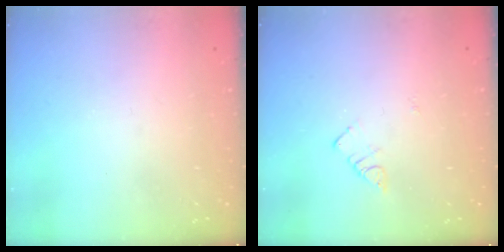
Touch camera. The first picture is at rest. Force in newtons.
{"total": 3.6, "press": 3.6, "slide": 0.4}